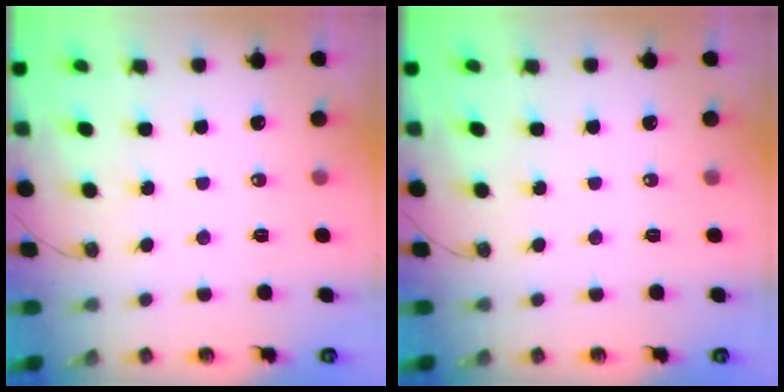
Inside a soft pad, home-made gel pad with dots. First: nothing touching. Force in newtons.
{"total": 0.0}